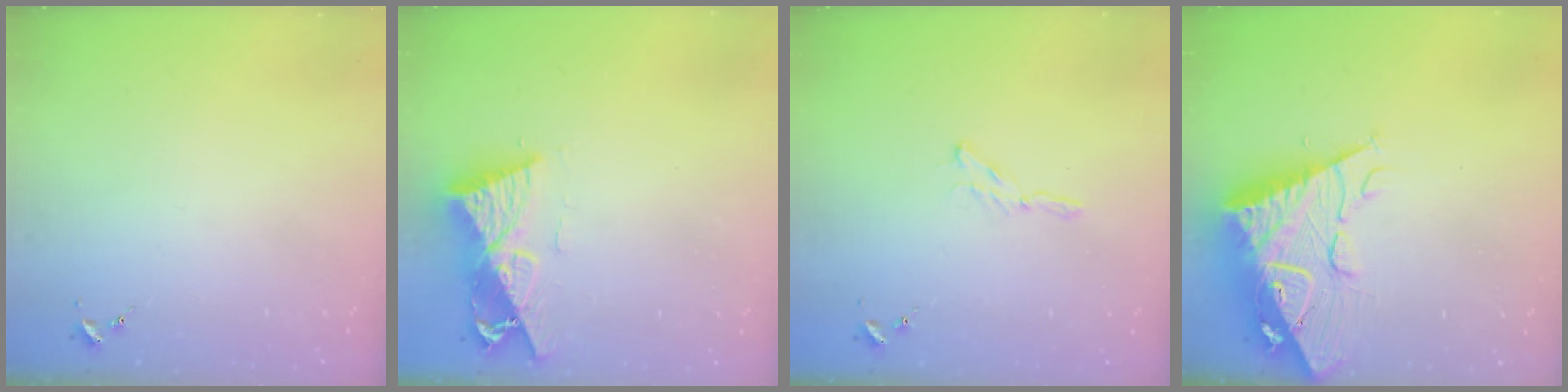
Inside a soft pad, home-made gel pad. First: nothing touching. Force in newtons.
{"total": 10.6, "press": 10.5, "slide": 1.3}
{"total": 2.9, "press": 2.9, "slide": 0.3}
{"total": 21.1, "press": 21.0, "slide": 2.0}